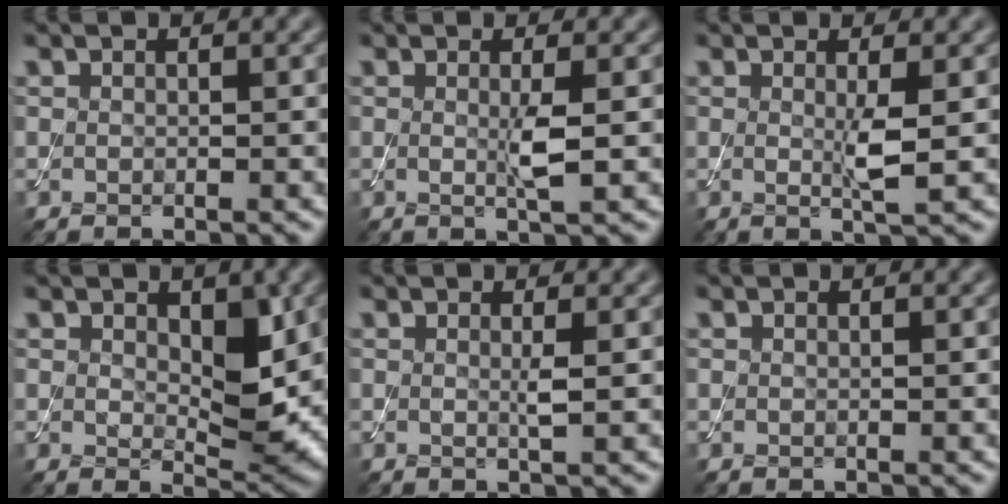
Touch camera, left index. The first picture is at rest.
{"total": 2.1, "force": [0.0, 0.1, 2.1], "torque": [-0.043, -0.005, -0.002]}
{"total": 2.3, "force": [0.1, 0.1, 2.3], "torque": [-0.045, -0.006, 0.000]}
{"total": 4.1, "force": [0.8, 2.2, 3.4], "torque": [-0.052, -0.009, 0.017]}
{"total": 1.0, "force": [0.1, 0.0, 1.0], "torque": [-0.020, -0.004, -0.001]}
{"total": 0.0}